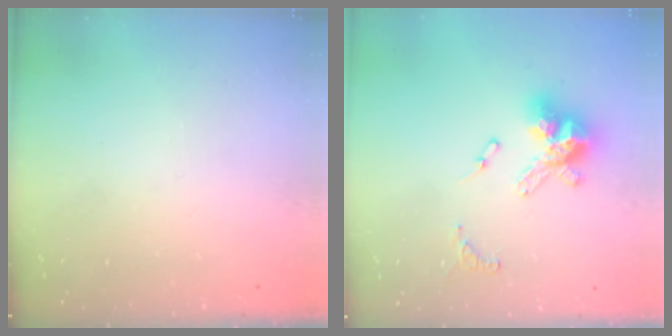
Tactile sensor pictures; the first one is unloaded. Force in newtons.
{"total": 13.4, "press": 13.4, "slide": 1.3}